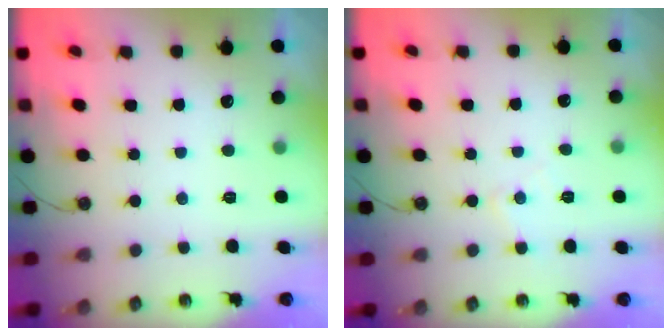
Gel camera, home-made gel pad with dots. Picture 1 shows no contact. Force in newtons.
{"total": 5.4, "press": 5.4, "slide": 0.9}